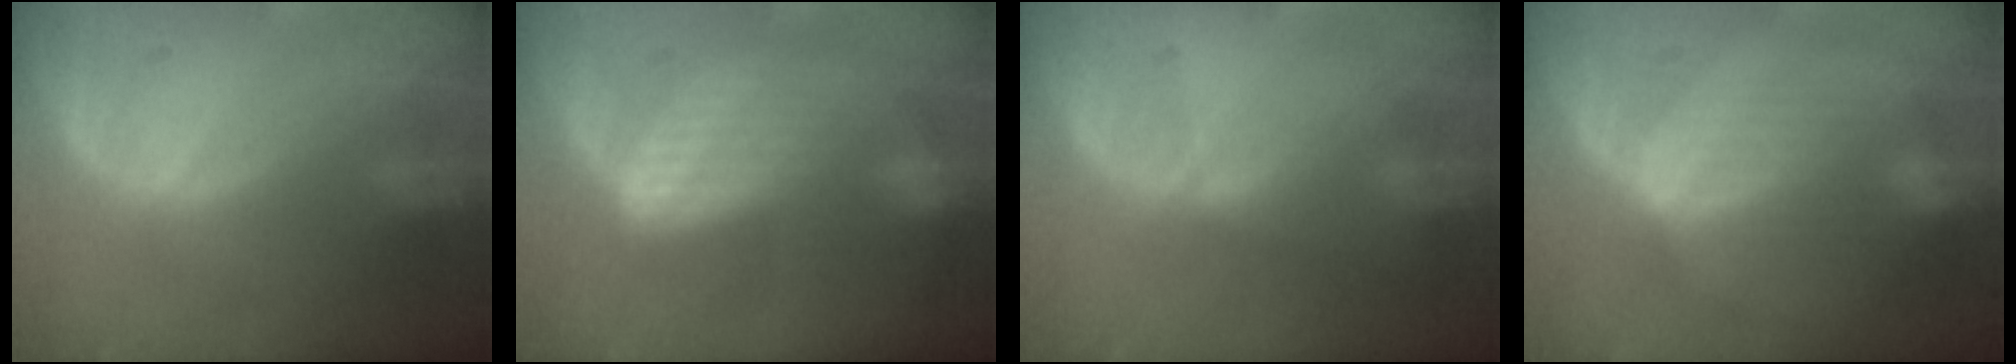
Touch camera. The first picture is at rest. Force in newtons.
{"total": 7.0, "press": 6.1, "slide": 3.5}
{"total": 1.3, "press": 1.1, "slide": 0.8}
{"total": 7.1, "press": 6.4, "slide": 3.1}